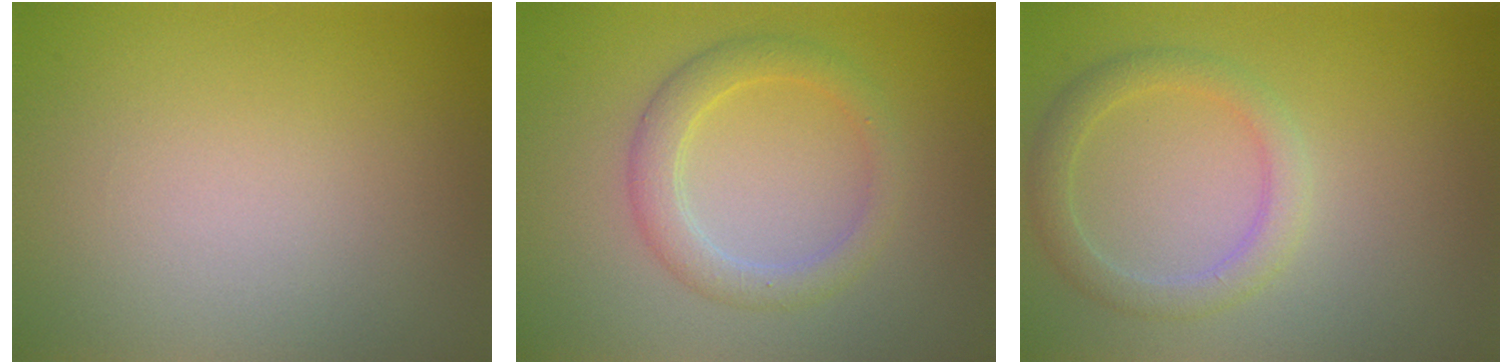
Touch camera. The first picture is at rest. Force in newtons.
{"total": 3.0, "press": 3.0, "slide": 0.2}
{"total": 2.5, "press": 2.5, "slide": 0.1}